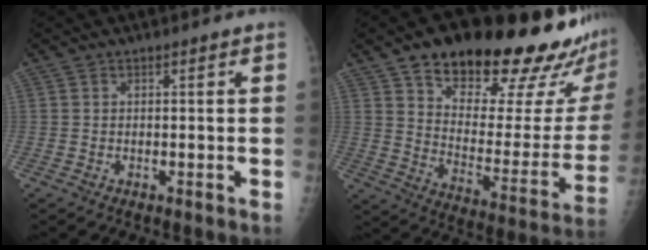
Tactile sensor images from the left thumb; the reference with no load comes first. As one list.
[{"total": 29.1, "force": [20.5, 9.6, 18.3], "torque": [-0.226, -0.080, 0.291]}]